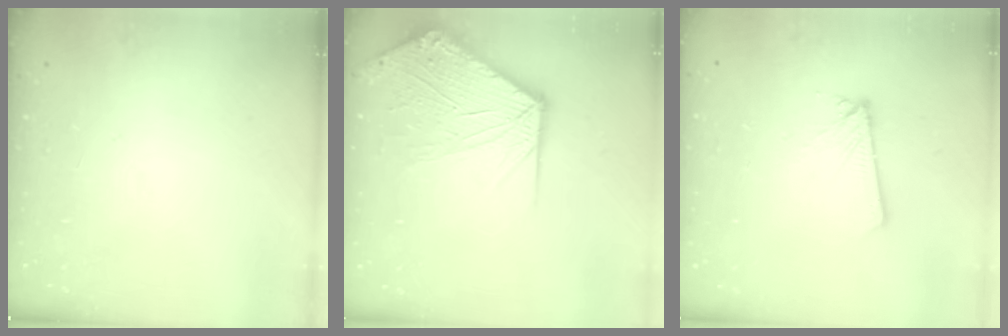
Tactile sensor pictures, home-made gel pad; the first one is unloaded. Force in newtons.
{"total": 11.6, "press": 11.4, "slide": 1.7}
{"total": 1.8, "press": 1.8, "slide": 0.1}